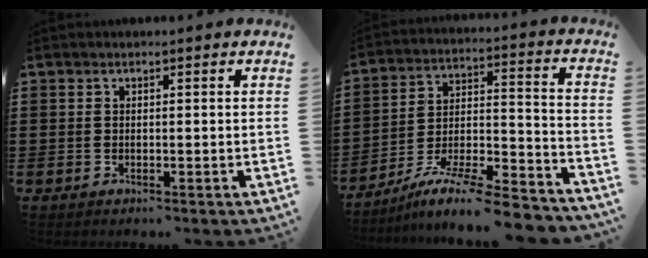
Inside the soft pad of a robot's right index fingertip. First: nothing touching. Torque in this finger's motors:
{"motor_torque": [1.08, 1.06, 0.31, 0.04]}